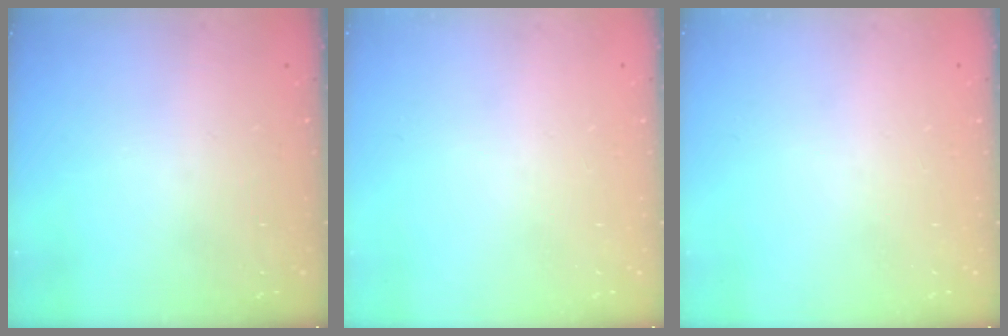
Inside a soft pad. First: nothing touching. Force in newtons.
{"total": 0.0}
{"total": 0.0}